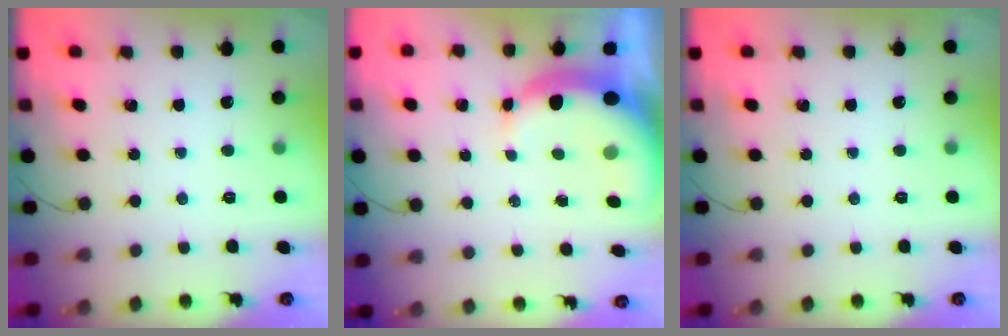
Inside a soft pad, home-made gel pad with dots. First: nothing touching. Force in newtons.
{"total": 8.8, "press": 8.7, "slide": 1.6}
{"total": 0.0}